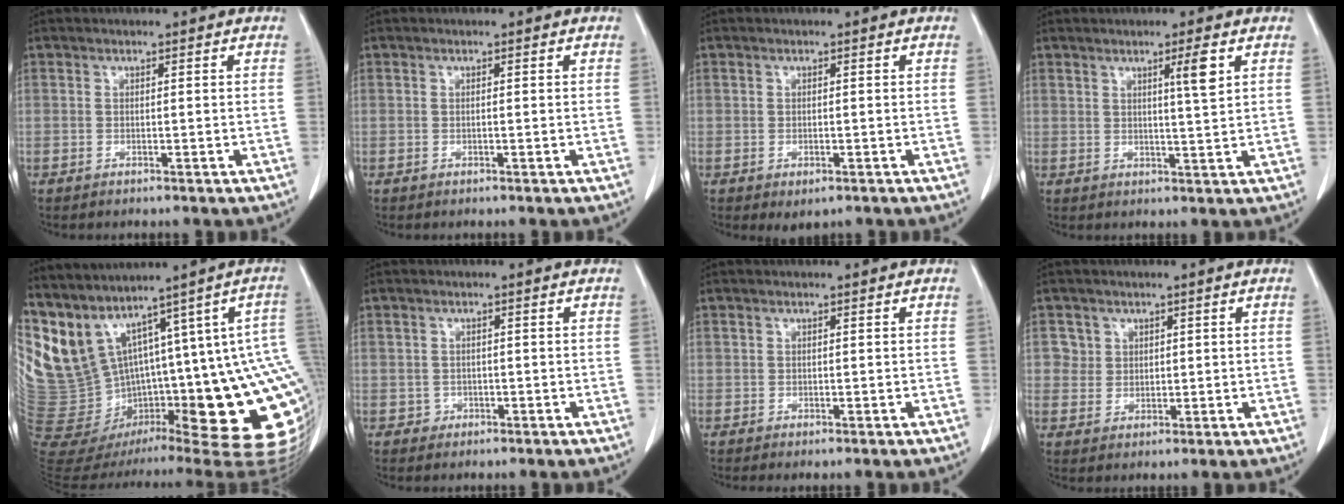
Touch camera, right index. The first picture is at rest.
{"total": 0.0}
{"total": 1.9, "force": [-0.9, 1.1, 1.2], "torque": [-0.015, -0.003, -0.003]}
{"total": 3.7, "force": [1.9, -0.3, 3.2], "torque": [-0.052, -0.009, 0.031]}
{"total": 22.4, "force": [5.2, 6.4, 20.8], "torque": [-0.282, -0.011, 0.127]}
{"total": 1.4, "force": [-0.4, 1.3, 0.0], "torque": [0.005, 0.006, -0.008]}
{"total": 0.0}
{"total": 3.4, "force": [1.4, 3.1, -0.1], "torque": [0.020, 0.001, 0.022]}